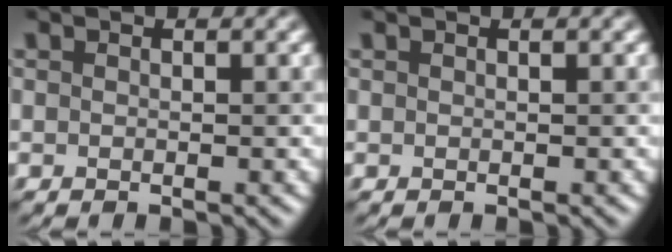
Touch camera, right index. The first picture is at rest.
{"total": 0.0}